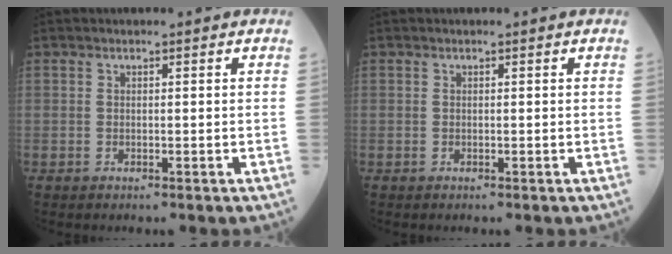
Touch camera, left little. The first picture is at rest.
{"total": 0.0}